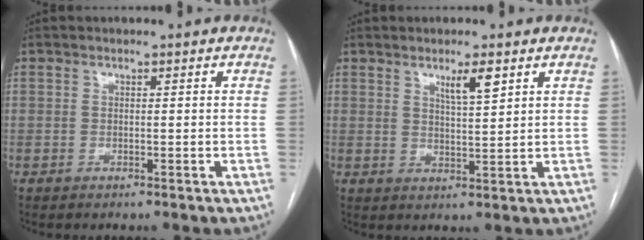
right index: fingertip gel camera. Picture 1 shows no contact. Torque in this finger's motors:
{"motor_torque": [0.14, 0.12, 0.08, 0.07]}